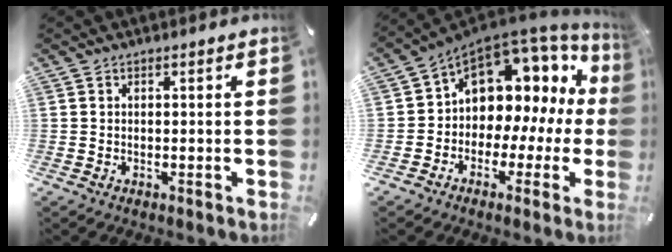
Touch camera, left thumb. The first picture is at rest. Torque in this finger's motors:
{"motor_torque": [1.94, 3.07, 1.77, -0.05, 0.22]}